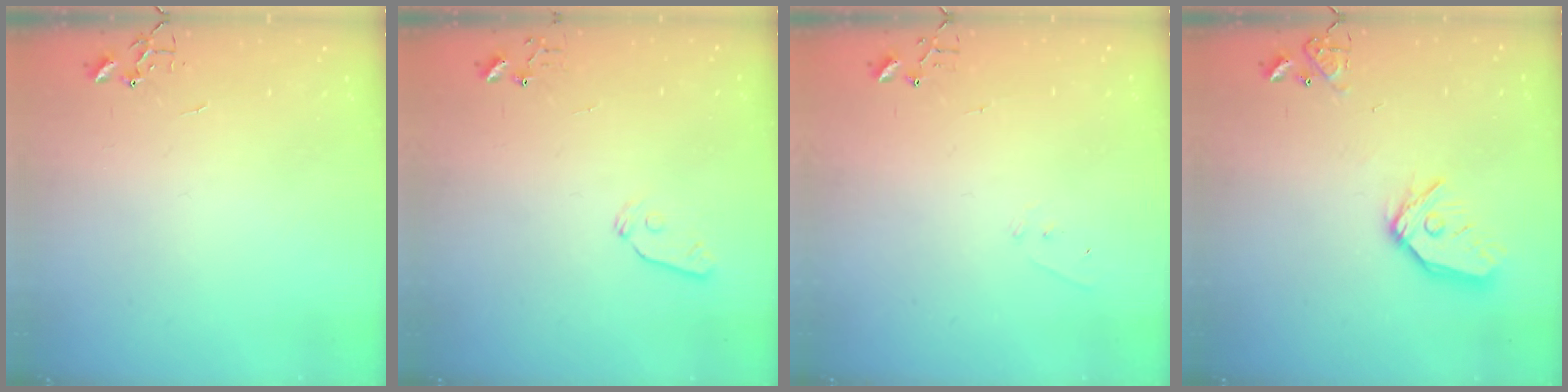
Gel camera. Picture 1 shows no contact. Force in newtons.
{"total": 6.0, "press": 5.9, "slide": 0.9}
{"total": 4.0, "press": 4.0, "slide": 0.2}
{"total": 13.7, "press": 13.6, "slide": 1.7}